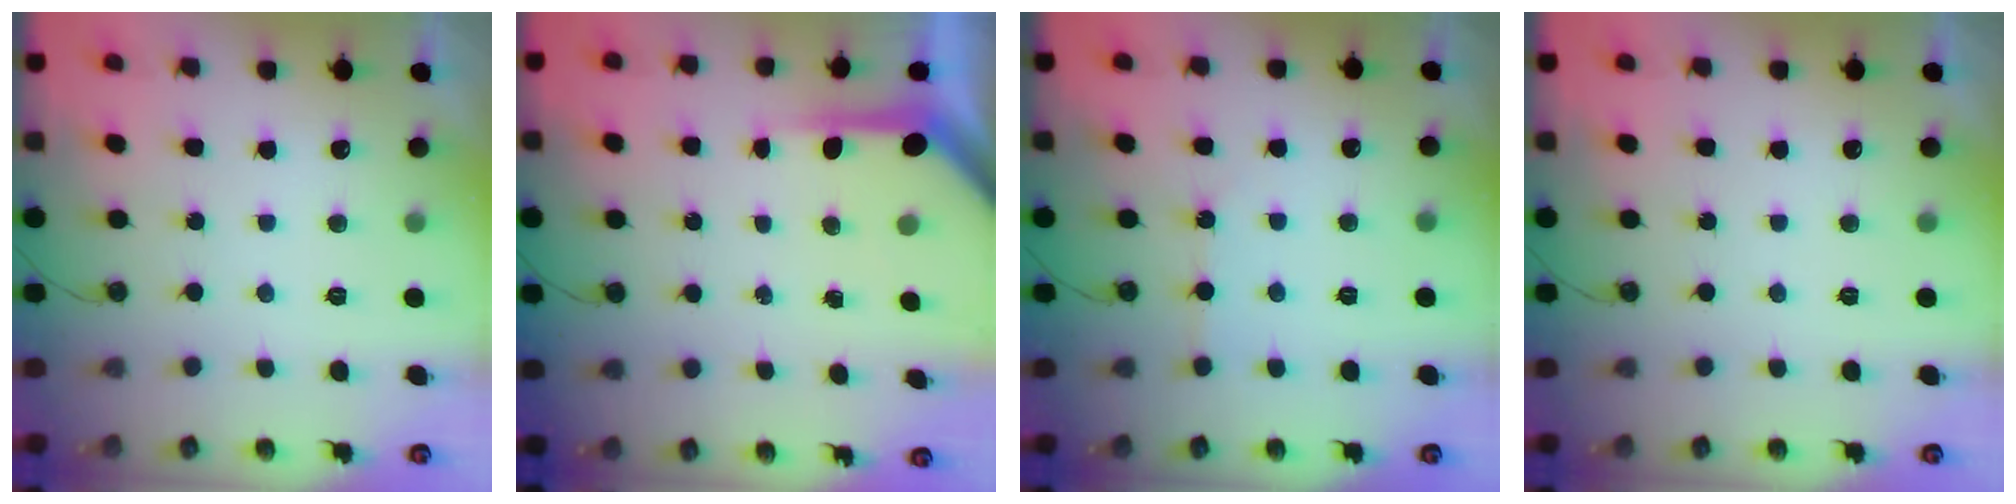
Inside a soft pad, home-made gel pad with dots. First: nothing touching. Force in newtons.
{"total": 5.7, "press": 5.7, "slide": 0.4}
{"total": 1.4, "press": 1.3, "slide": 0.3}
{"total": 0.0}